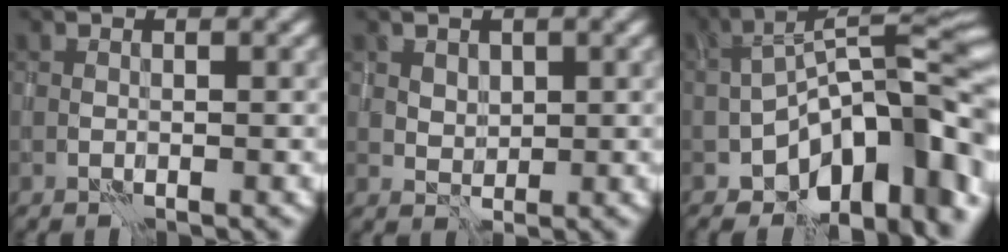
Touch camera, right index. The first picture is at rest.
{"total": 1.3, "force": [0.8, 1.0, 0.3], "torque": [-0.004, -0.004, 0.017]}
{"total": 15.2, "force": [-6.0, 7.0, 12.1], "torque": [-0.157, 0.008, -0.090]}